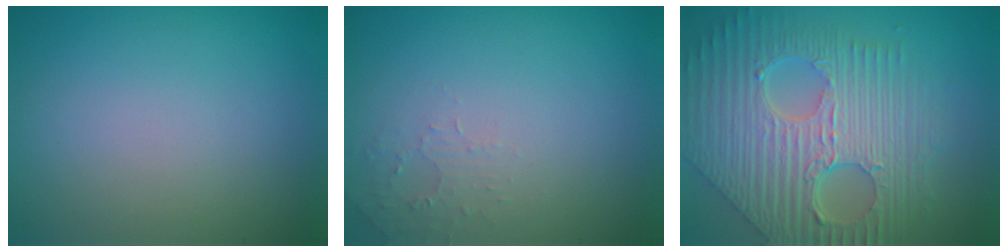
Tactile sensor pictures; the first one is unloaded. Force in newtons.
{"total": 1.3, "press": 1.2, "slide": 0.3}
{"total": 10.2, "press": 7.0, "slide": 7.4}